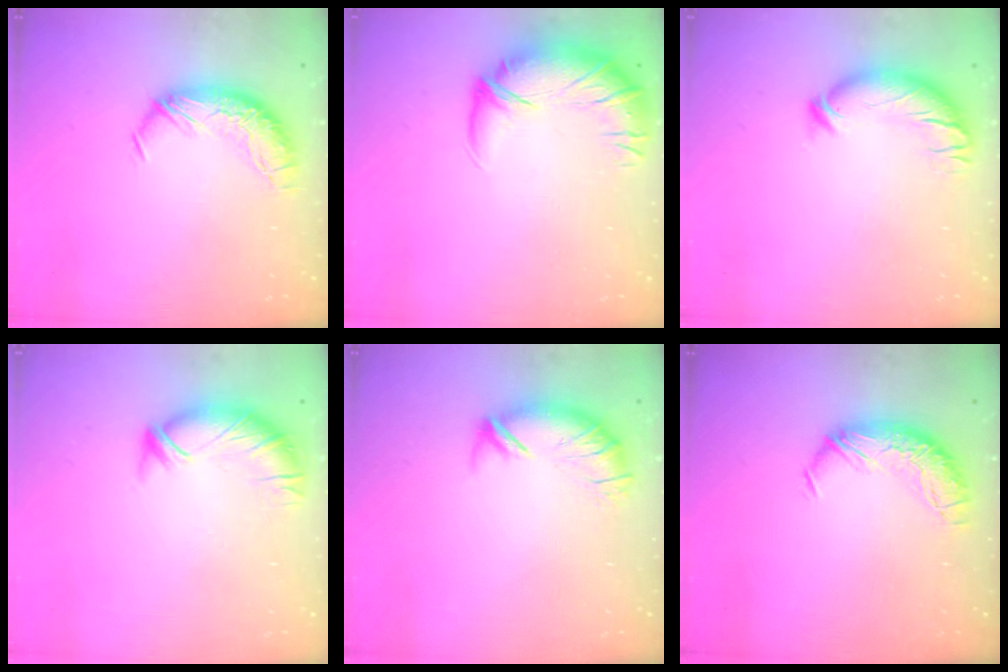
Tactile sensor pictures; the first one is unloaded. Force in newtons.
{"total": 2.8, "press": 1.2, "slide": 2.6}
{"total": 3.4, "press": 3.1, "slide": 1.3}
{"total": 3.5, "press": 3.2, "slide": 1.3}
{"total": 3.7, "press": 3.2, "slide": 1.8}
{"total": 0.0}